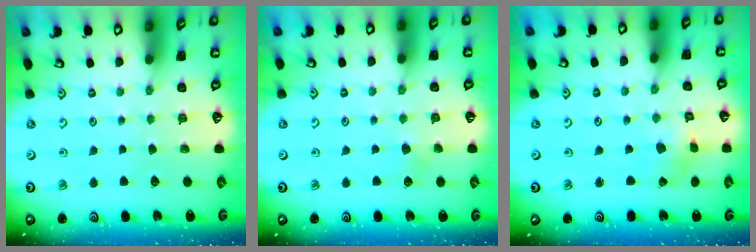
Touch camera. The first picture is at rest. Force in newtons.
{"total": 3.0, "press": 3.0, "slide": 0.2}
{"total": 1.3, "press": 1.3, "slide": 0.2}